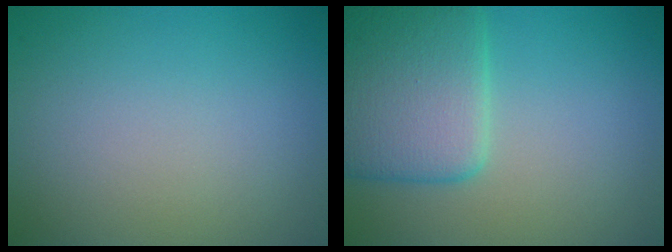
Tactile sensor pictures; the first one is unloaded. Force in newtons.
{"total": 6.2, "press": 6.2, "slide": 0.2}